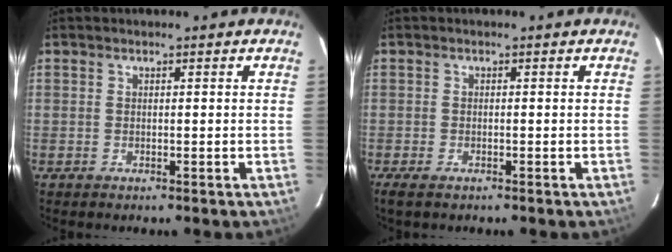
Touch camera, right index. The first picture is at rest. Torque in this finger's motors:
{"motor_torque": [0.12, 0.04, 0.12, 0.02]}